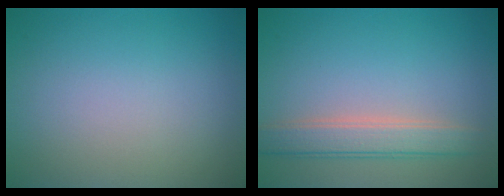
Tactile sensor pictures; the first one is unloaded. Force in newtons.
{"total": 3.3, "press": 3.3, "slide": 0.3}